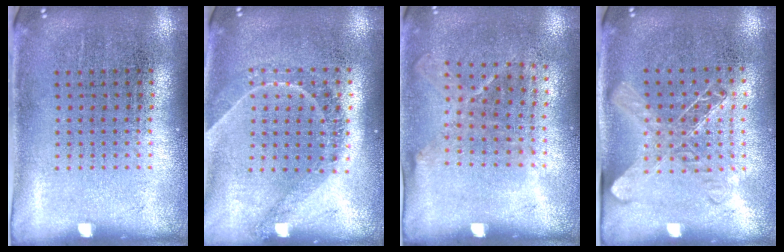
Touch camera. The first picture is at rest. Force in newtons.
{"total": 1.3, "press": 1.1, "slide": 0.7}
{"total": 1.3, "press": 1.0, "slide": 0.8}
{"total": 1.4, "press": 1.3, "slide": 0.6}